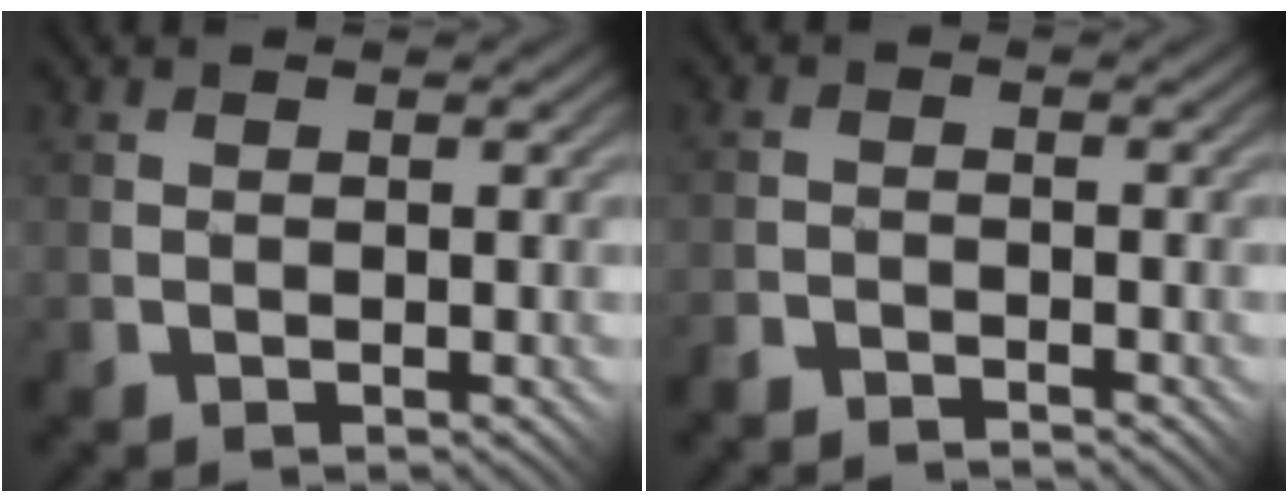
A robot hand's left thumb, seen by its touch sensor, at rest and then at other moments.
{"total": 2.3, "force": [-2.2, 0.1, 0.2], "torque": [0.001, 0.002, -0.048]}